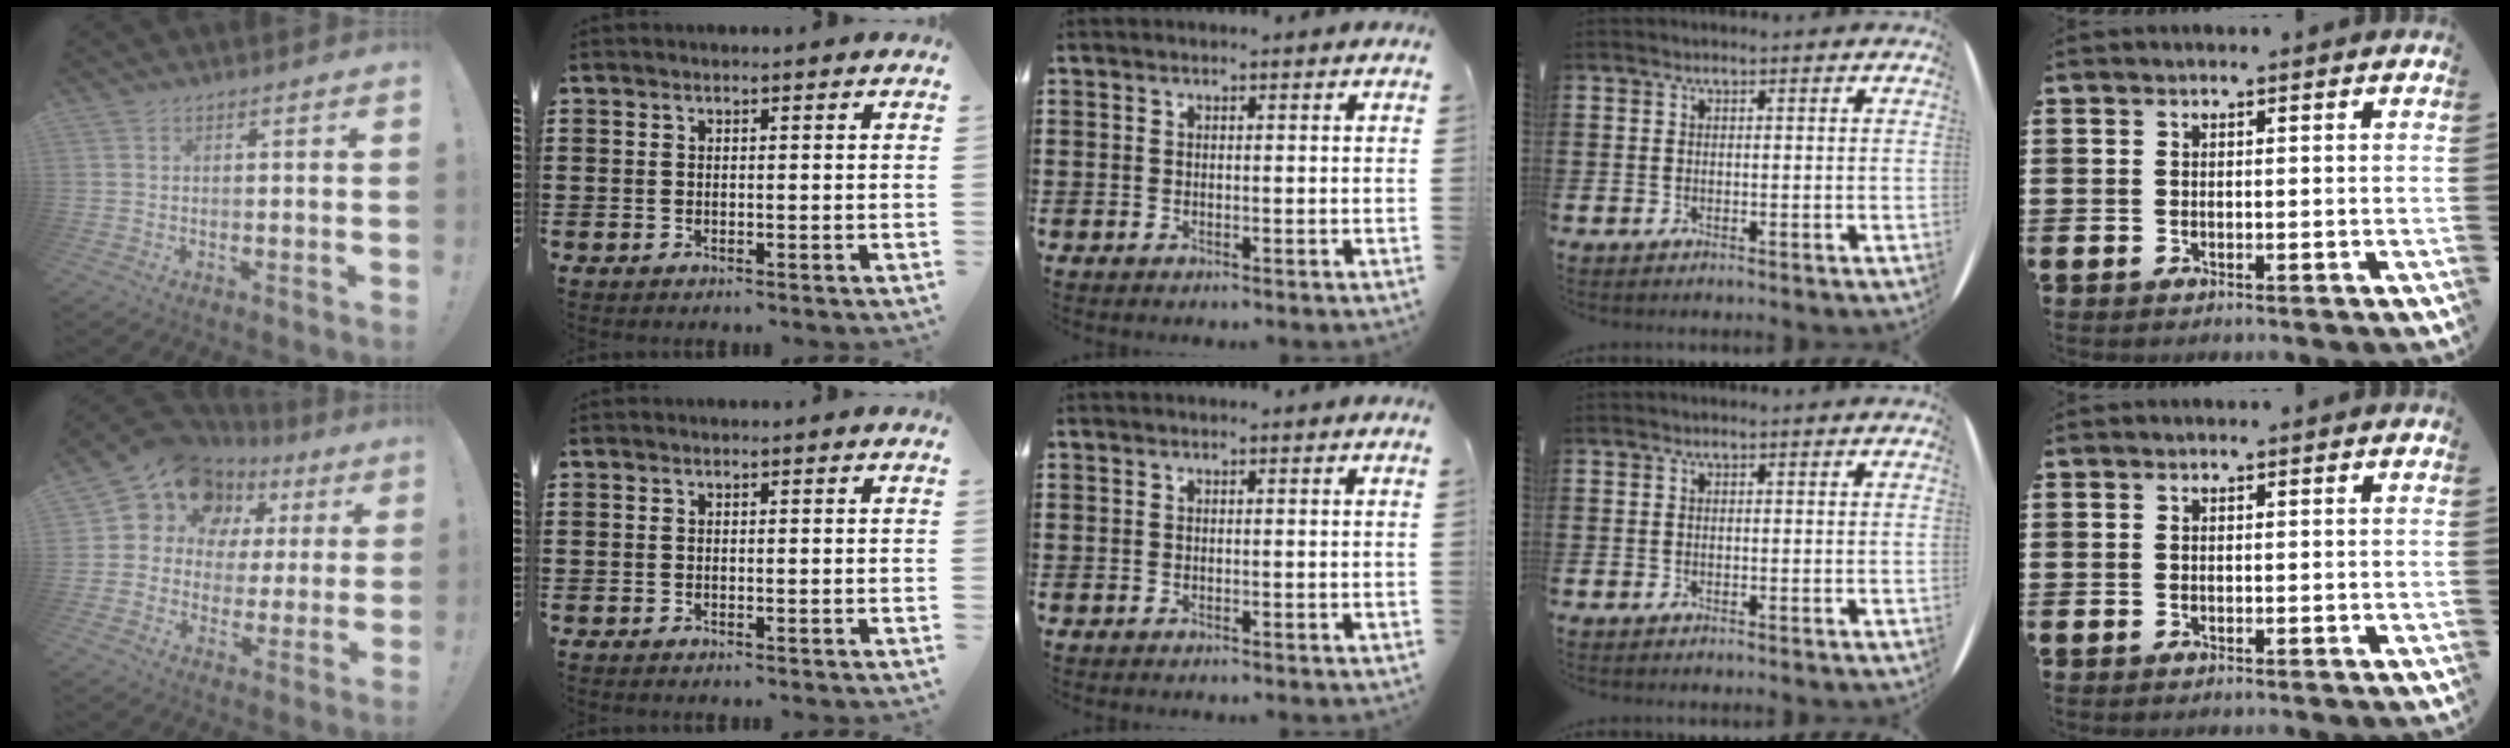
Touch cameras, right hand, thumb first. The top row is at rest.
{"thumb": {"total": 13.5, "force": [8.2, 9.6, 4.6], "torque": [-0.081, -0.059, 0.160]}}